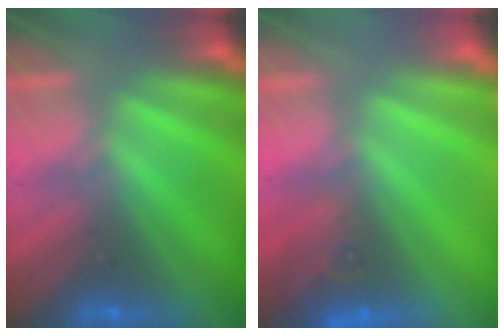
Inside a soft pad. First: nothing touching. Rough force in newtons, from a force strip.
{"total": 2.6}